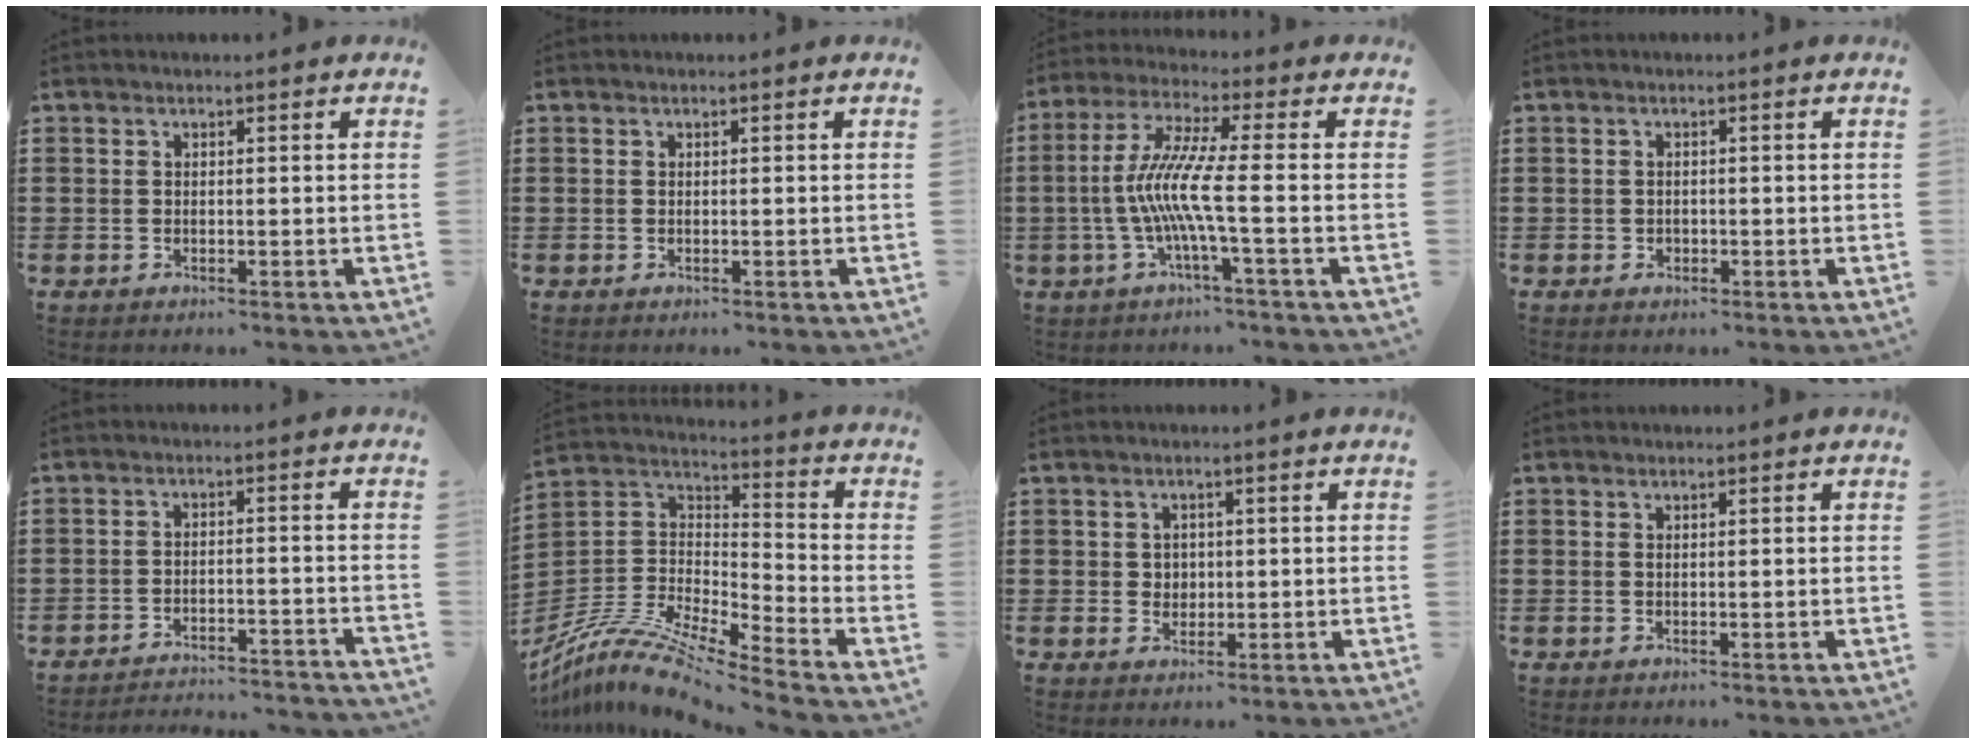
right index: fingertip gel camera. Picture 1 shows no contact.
{"total": 0.0}
{"total": 9.1, "force": [-1.9, 0.1, 8.9], "torque": [-0.199, -0.018, -0.050]}
{"total": 0.9, "force": [-0.1, 0.8, 0.3], "torque": [-0.008, 0.004, -0.004]}
{"total": 3.3, "force": [-3.3, 0.0, 0.4], "torque": [-0.013, 0.001, -0.071]}
{"total": 10.5, "force": [-9.1, 1.1, 5.1], "torque": [-0.118, 0.000, -0.192]}
{"total": 1.9, "force": [0.5, 1.8, 0.4], "torque": [-0.007, 0.007, 0.005]}
{"total": 0.0}